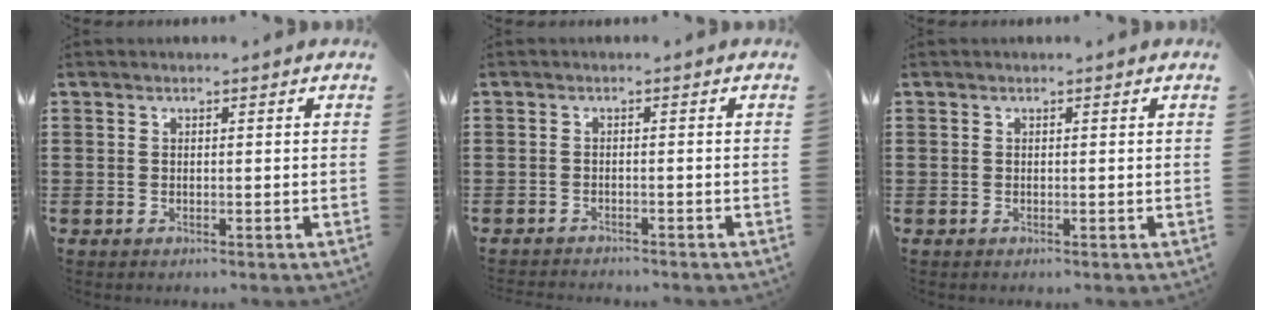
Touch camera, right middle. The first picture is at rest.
{"total": 1.2, "force": [-1.2, 0.0, 0.0], "torque": [-0.003, 0.002, -0.026]}
{"total": 0.0}